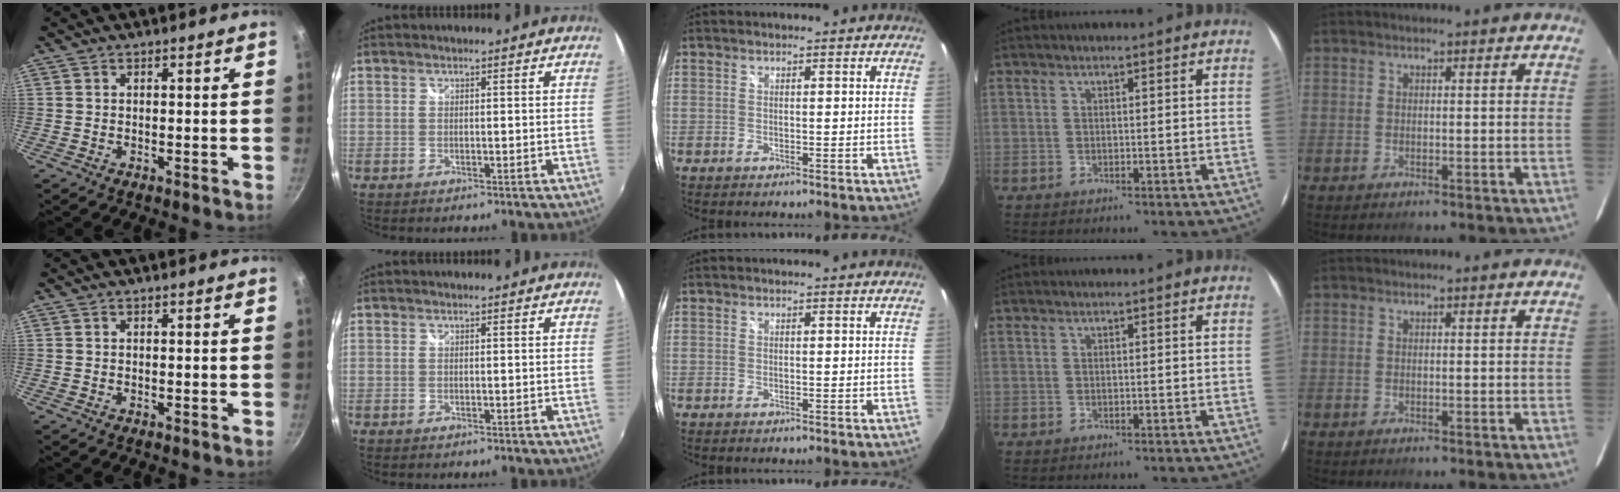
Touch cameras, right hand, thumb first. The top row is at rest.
{}